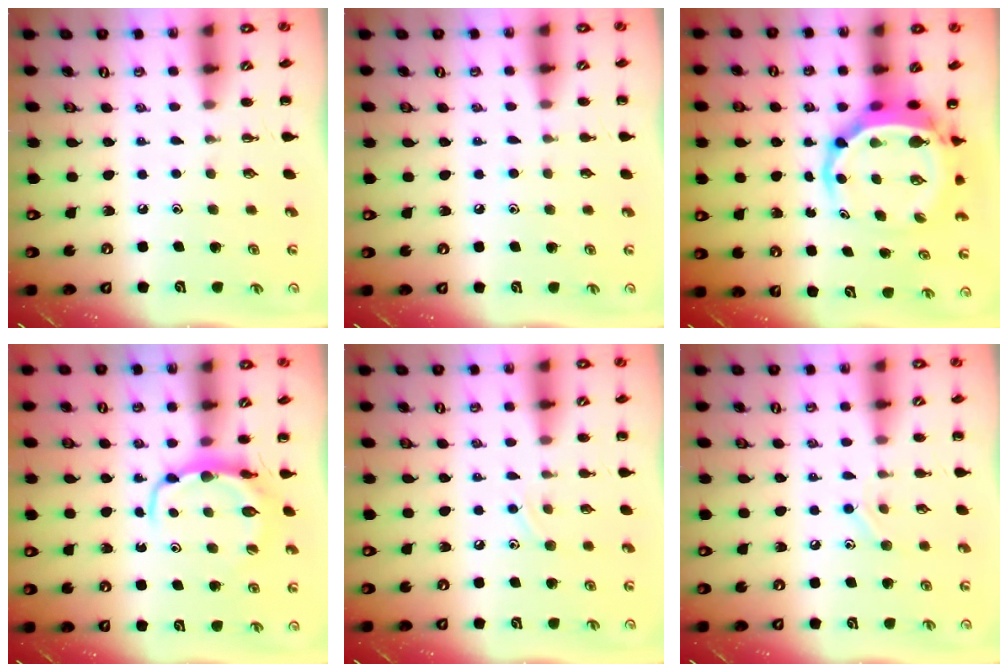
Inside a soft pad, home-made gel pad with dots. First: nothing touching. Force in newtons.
{"total": 4.6, "press": 4.3, "slide": 1.6}
{"total": 7.2, "press": 6.9, "slide": 2.2}
{"total": 6.2, "press": 6.0, "slide": 1.2}
{"total": 6.7, "press": 6.5, "slide": 1.6}
{"total": 7.6, "press": 7.4, "slide": 1.9}